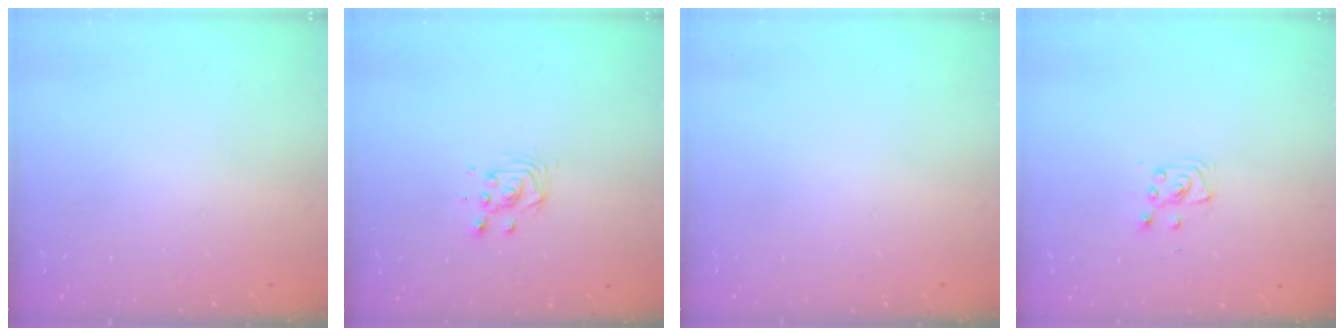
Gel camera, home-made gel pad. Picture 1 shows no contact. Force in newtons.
{"total": 3.9, "press": 3.9, "slide": 0.3}
{"total": 0.0}
{"total": 4.4, "press": 4.4, "slide": 0.5}